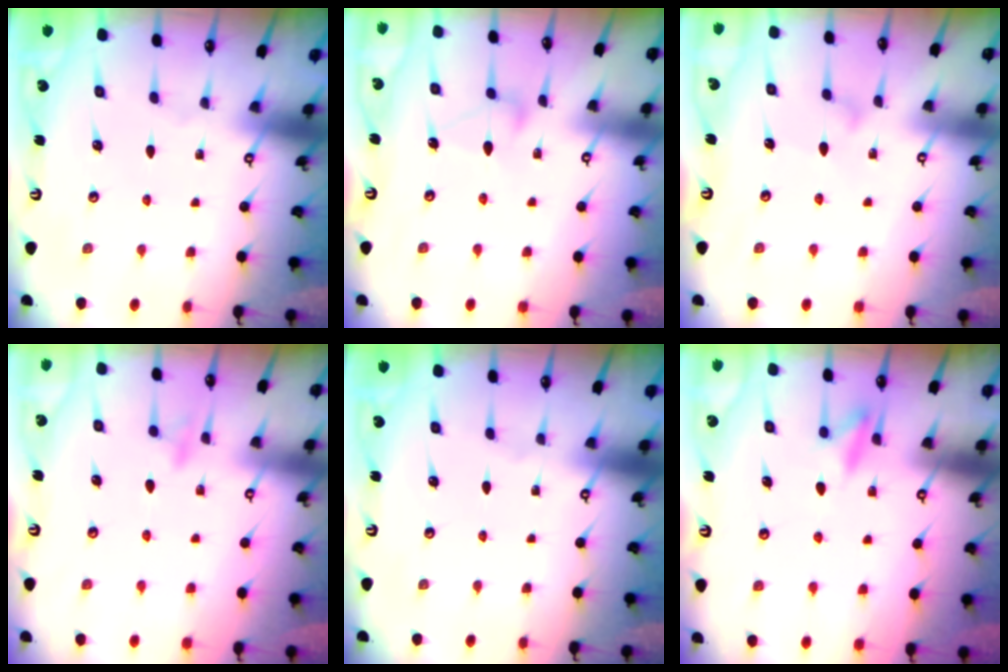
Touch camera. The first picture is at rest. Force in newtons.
{"total": 6.7, "press": 6.7, "slide": 0.4}
{"total": 6.4, "press": 6.3, "slide": 0.4}
{"total": 7.4, "press": 7.4, "slide": 0.7}
{"total": 0.0}
{"total": 10.0, "press": 9.9, "slide": 1.5}